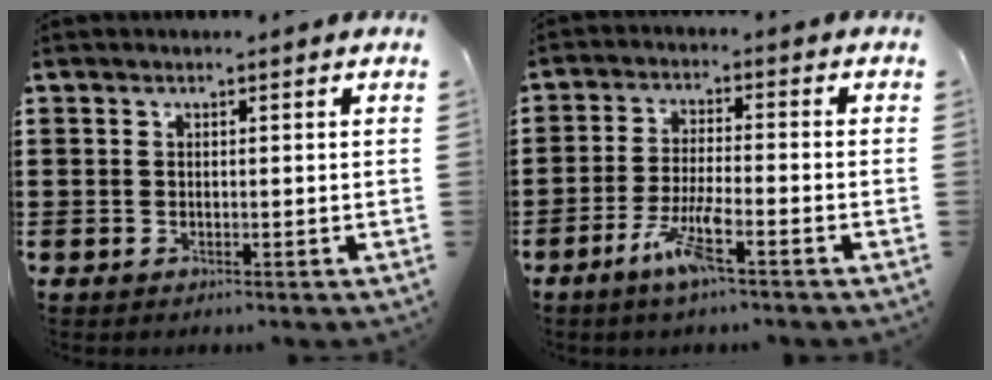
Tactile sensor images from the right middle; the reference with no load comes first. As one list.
[{"total": 6.0, "force": [-3.6, 0.7, 4.7], "torque": [-0.102, -0.010, -0.069]}]